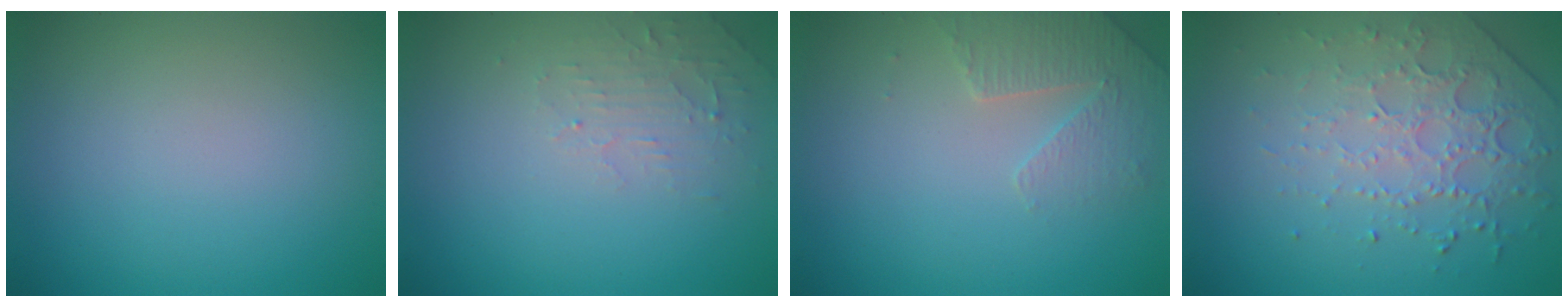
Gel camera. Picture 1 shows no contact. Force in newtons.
{"total": 2.0, "press": 1.9, "slide": 0.4}
{"total": 2.8, "press": 2.7, "slide": 0.7}
{"total": 4.7, "press": 3.1, "slide": 3.6}